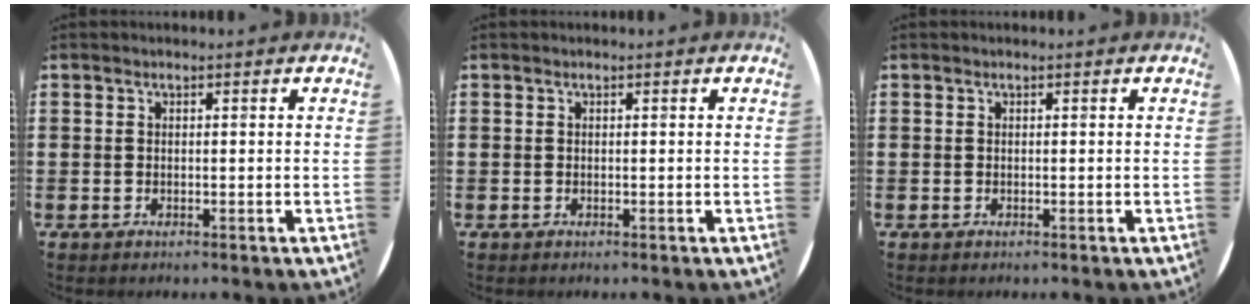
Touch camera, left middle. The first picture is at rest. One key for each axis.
{"total": 0.0}
{"total": 0.0}